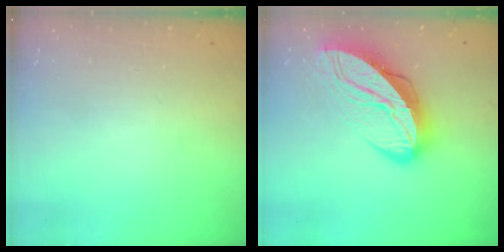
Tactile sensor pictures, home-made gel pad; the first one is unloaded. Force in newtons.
{"total": 15.9, "press": 15.8, "slide": 1.3}